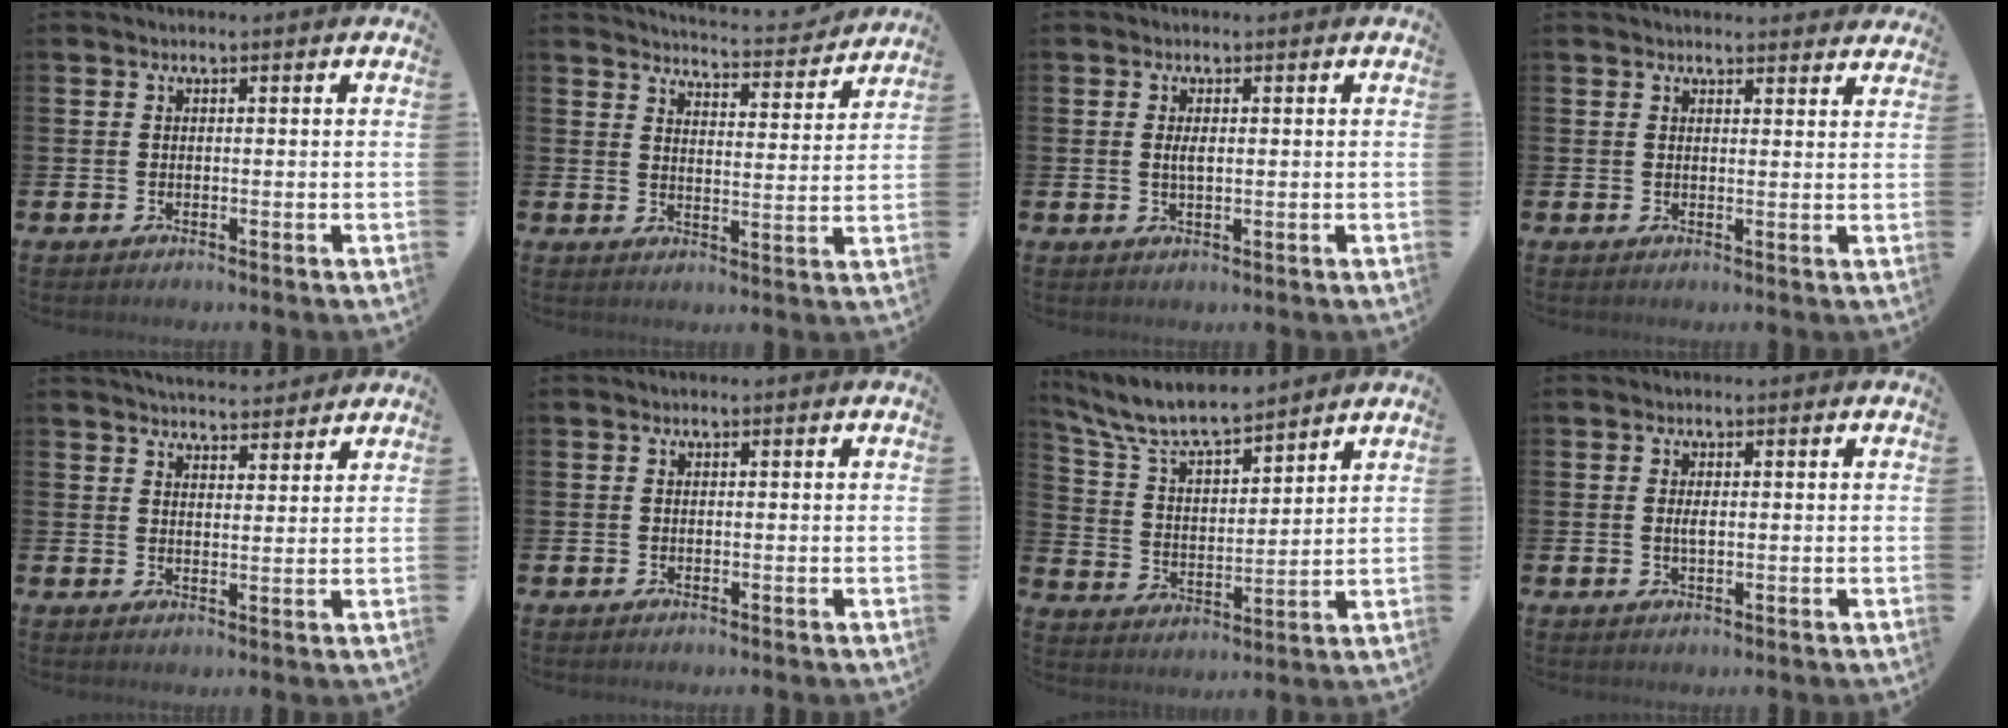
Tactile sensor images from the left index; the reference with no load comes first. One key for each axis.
{"total": 4.9, "fx": 4.9, "fy": 0.1, "fz": 0.3, "tx": -0.012, "ty": -0.044, "tz": 0.081}
{"total": 1.7, "fx": 0.3, "fy": 0.6, "fz": 1.5, "tx": -0.029, "ty": 0.002, "tz": 0.002}
{"total": 2.2, "fx": 2.2, "fy": 0.3, "fz": -0.1, "tx": 0.012, "ty": -0.016, "tz": 0.037}
{"total": 4.7, "fx": 4.7, "fy": 0.6, "fz": 0.2, "tx": -0.011, "ty": -0.025, "tz": 0.085}
{"total": 0.0}
{"total": 8.4, "fx": 7.8, "fy": 1.6, "fz": 2.9, "tx": -0.091, "ty": -0.045, "tz": 0.138}
{"total": 1.3, "fx": 0.2, "fy": 0.5, "fz": 1.2, "tx": -0.022, "ty": 0.002, "tz": 0.001}